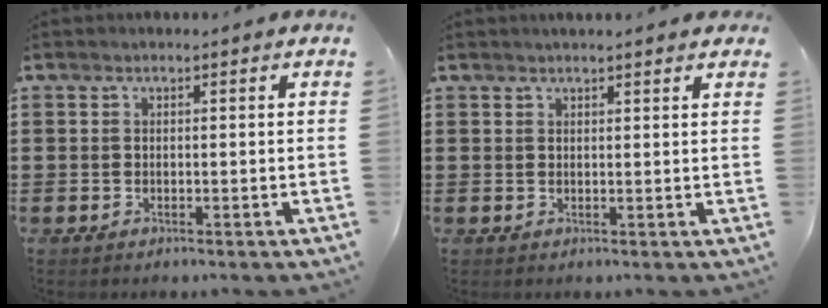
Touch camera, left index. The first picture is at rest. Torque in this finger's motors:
{"motor_torque": [1.12, -1.01, 0.39, 0.10]}